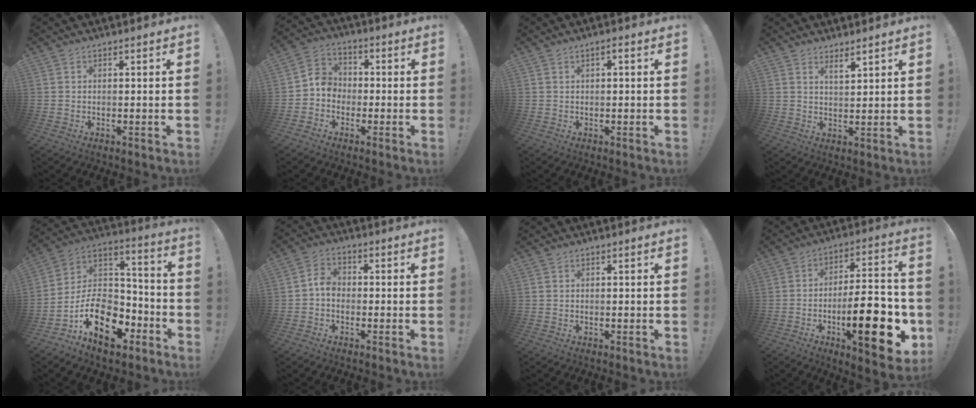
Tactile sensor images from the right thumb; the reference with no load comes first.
{"total": 6.6, "force": [-2.9, 5.5, 2.3], "torque": [-0.040, 0.030, -0.052]}
{"total": 1.1, "force": [0.0, 0.2, 1.0], "torque": [-0.022, 0.004, -0.001]}
{"total": 3.4, "force": [2.9, 0.7, 1.7], "torque": [-0.015, -0.022, 0.046]}
{"total": 17.9, "force": [-8.3, 11.6, 10.8], "torque": [-0.176, 0.047, -0.131]}
{"total": 4.9, "force": [-1.5, 3.4, 3.2], "torque": [-0.066, 0.018, -0.027]}
{"total": 0.0}
{"total": 22.1, "force": [-6.9, 7.1, 19.8], "torque": [-0.294, 0.033, -0.104]}